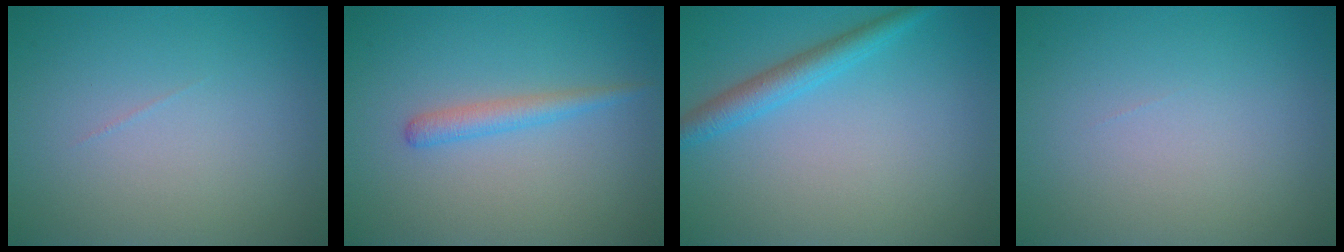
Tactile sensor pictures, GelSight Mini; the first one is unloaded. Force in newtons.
{"total": 1.8, "press": 1.8, "slide": 0.1}
{"total": 2.8, "press": 2.7, "slide": 0.2}
{"total": 0.0}